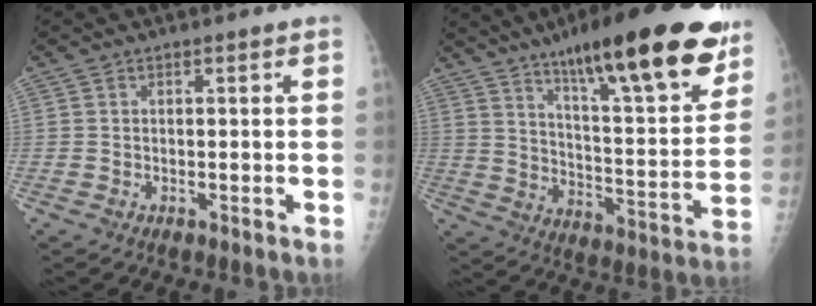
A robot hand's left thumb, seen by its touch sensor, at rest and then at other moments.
{"total": 26.2, "force": [16.7, 5.8, 19.4], "torque": [-0.258, -0.059, 0.258]}